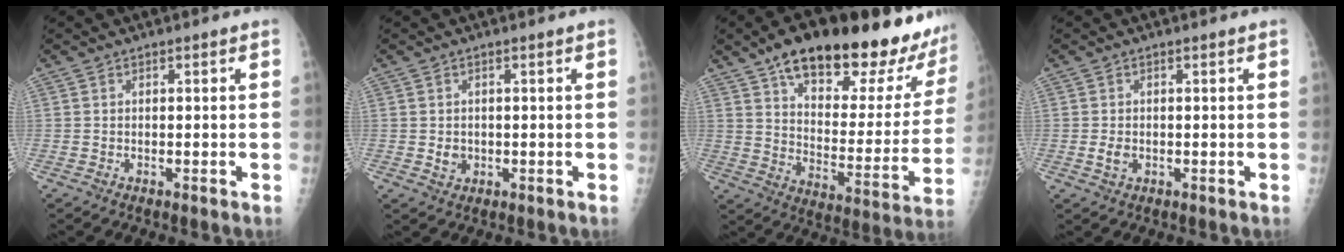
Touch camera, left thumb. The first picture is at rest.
{"total": 2.0, "force": [-0.1, 1.8, 1.1], "torque": [-0.011, 0.000, 0.005]}
{"total": 28.4, "force": [20.4, 9.0, 17.6], "torque": [-0.217, -0.072, 0.293]}
{"total": 1.9, "force": [-0.2, 1.3, 1.4], "torque": [-0.023, 0.000, -0.002]}